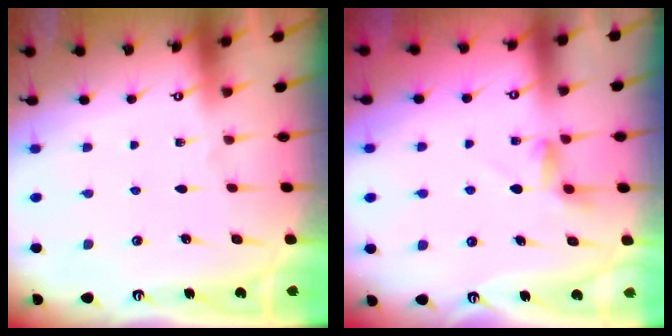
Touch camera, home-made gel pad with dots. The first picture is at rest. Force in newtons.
{"total": 2.6, "press": 2.6, "slide": 0.4}